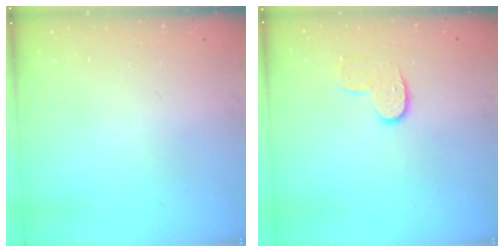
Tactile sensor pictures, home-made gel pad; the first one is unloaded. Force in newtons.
{"total": 6.8, "press": 6.8, "slide": 0.2}